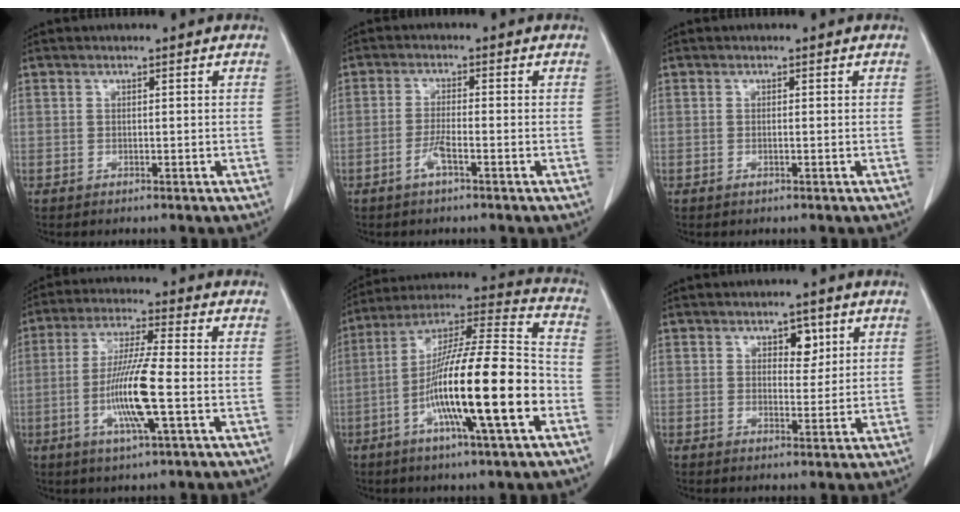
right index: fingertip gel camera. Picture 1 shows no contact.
{"total": 2.9, "force": [-1.6, 0.3, 2.4], "torque": [-0.051, 0.000, -0.031]}
{"total": 0.5, "force": [-0.2, 0.1, 0.5], "torque": [-0.009, 0.000, 0.000]}
{"total": 10.7, "force": [-2.6, 0.1, 10.4], "torque": [-0.207, -0.011, -0.052]}
{"total": 21.2, "force": [-6.5, 1.3, 20.1], "torque": [-0.350, -0.009, -0.115]}
{"total": 3.3, "force": [1.6, 2.0, 2.2], "torque": [-0.026, 0.003, 0.023]}